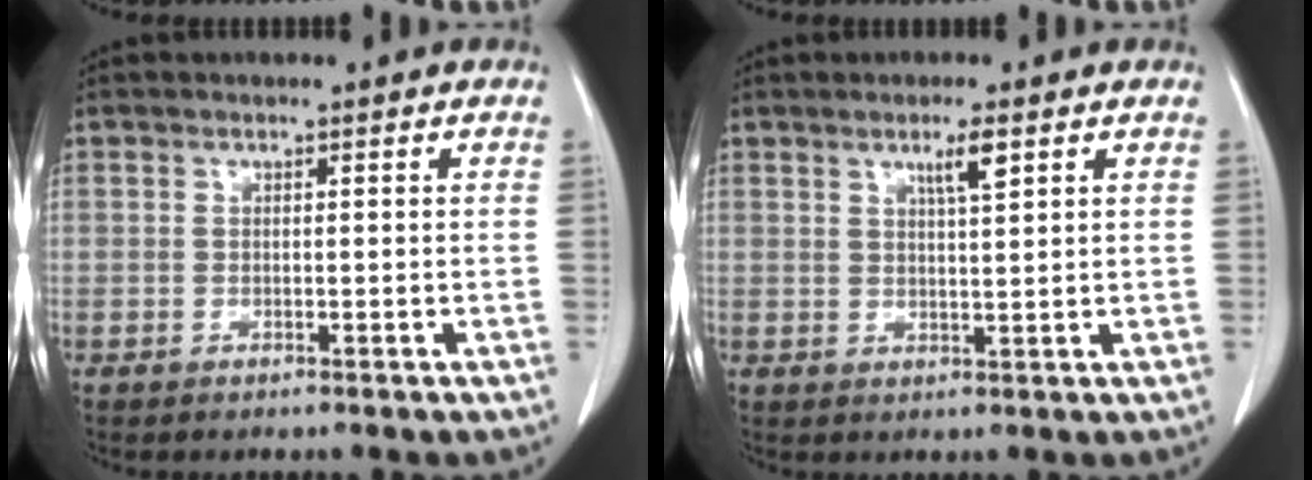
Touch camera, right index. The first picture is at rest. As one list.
[{"total": 3.4, "force": [1.9, 0.2, 2.8], "torque": [-0.050, -0.002, 0.034]}]